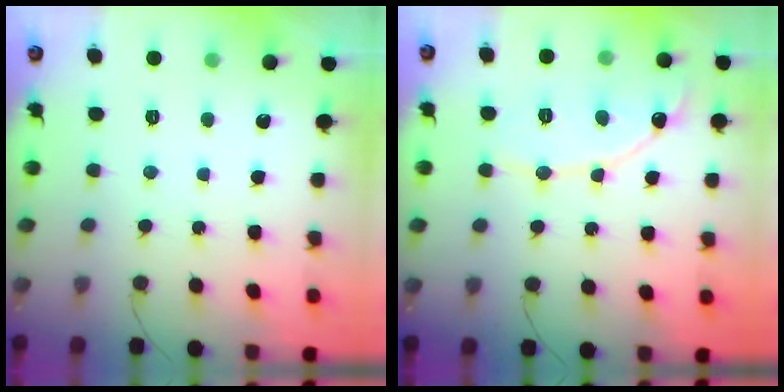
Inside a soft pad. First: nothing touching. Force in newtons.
{"total": 10.7, "press": 10.7, "slide": 0.8}